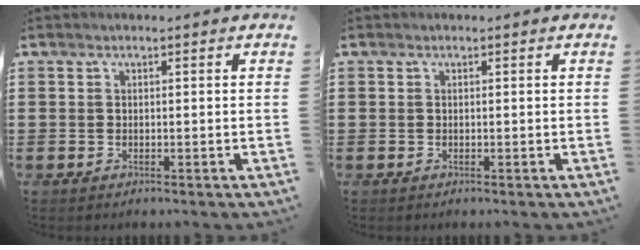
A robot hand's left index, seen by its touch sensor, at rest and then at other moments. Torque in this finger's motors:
{"motor_torque": [0.12, -0.04, 0.03, 0.01]}